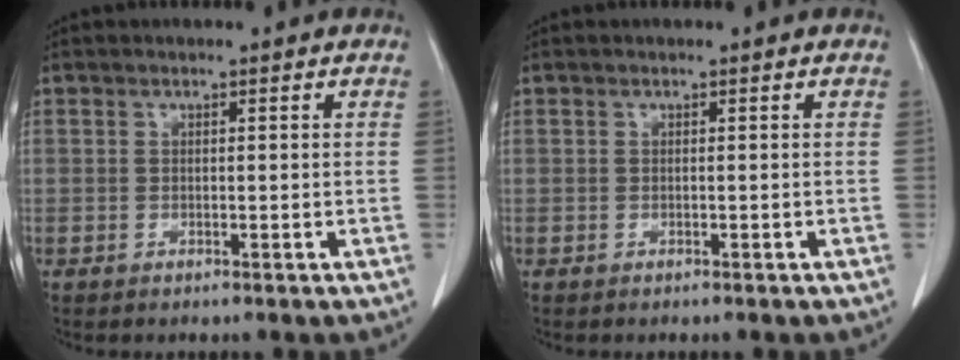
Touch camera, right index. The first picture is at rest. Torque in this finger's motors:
{"motor_torque": [0.00, 0.00, 0.00, 0.00]}